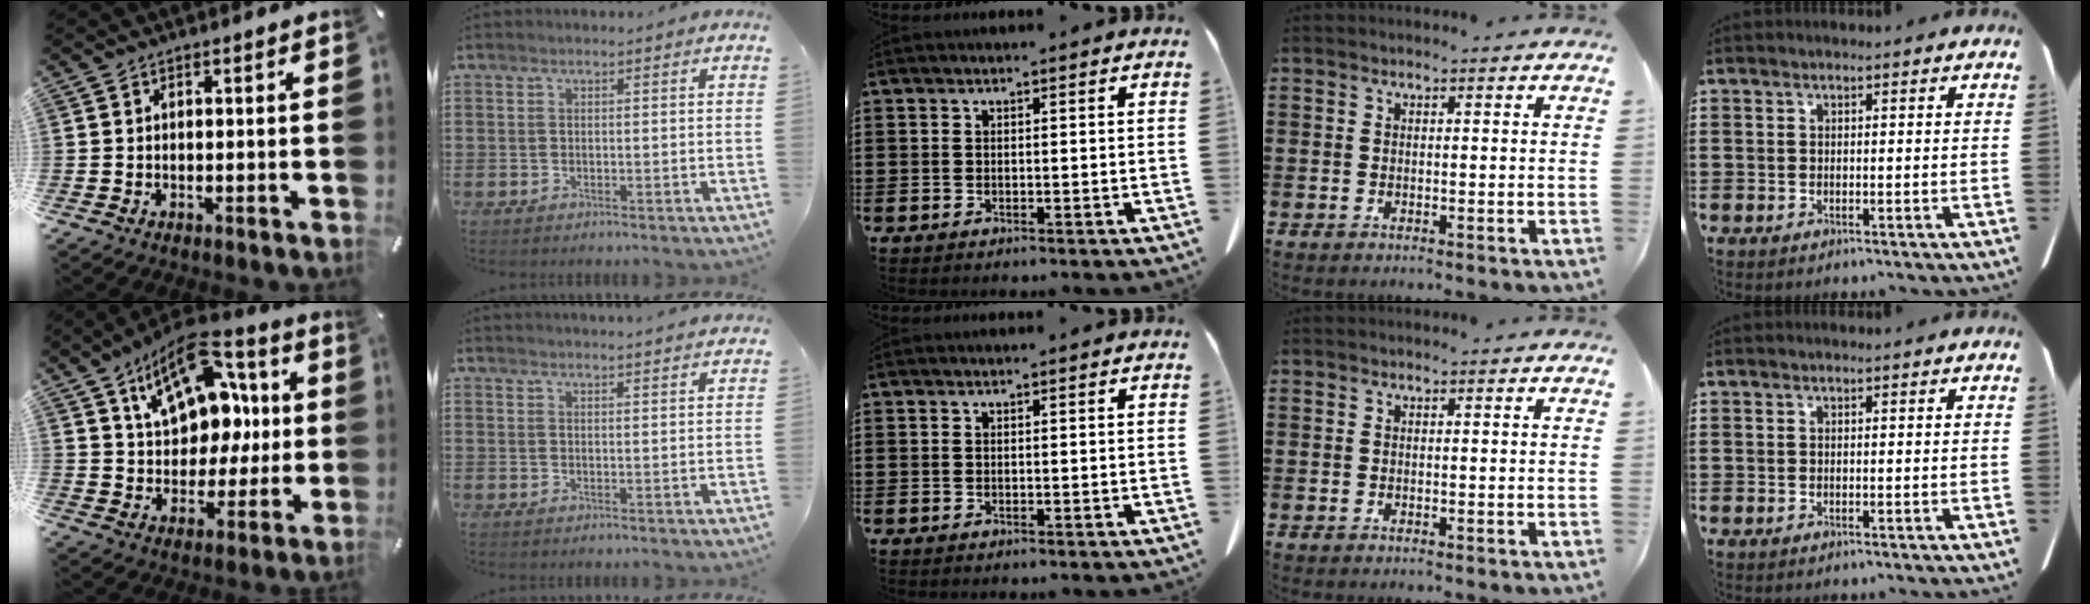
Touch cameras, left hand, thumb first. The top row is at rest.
{"thumb": {"total": 16.8, "force": [7.8, 11.5, 9.4], "torque": [-0.148, -0.042, 0.143]}, "index": {"total": 2.1, "force": [2.0, -0.4, 0.0], "torque": [-0.005, -0.005, 0.039]}}